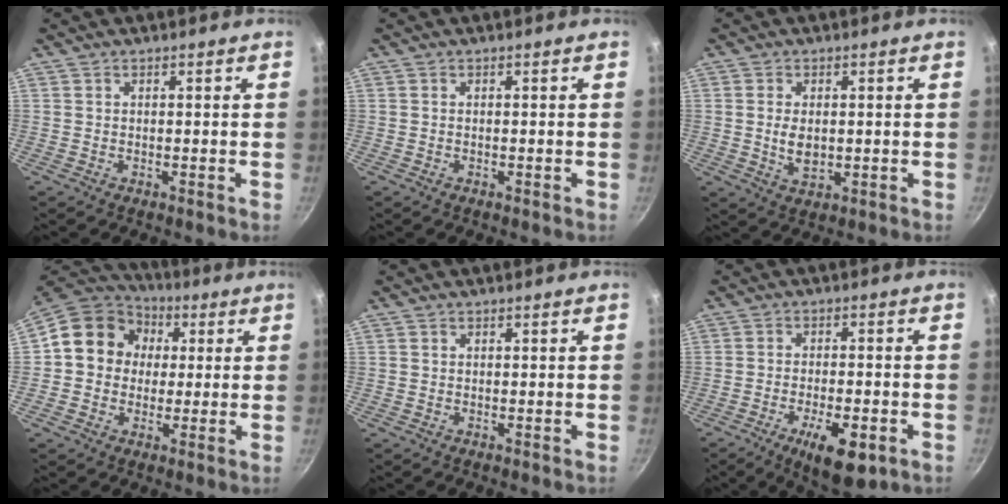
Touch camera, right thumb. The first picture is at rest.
{"total": 0.0}
{"total": 4.7, "force": [0.1, 2.9, 3.7], "torque": [-0.066, -0.008, 0.007]}
{"total": 13.1, "force": [2.1, 11.5, 5.9], "torque": [-0.065, 0.023, 0.015]}
{"total": 0.0}
{"total": 10.3, "force": [-4.6, 3.8, 8.4], "torque": [-0.126, 0.011, -0.063]}